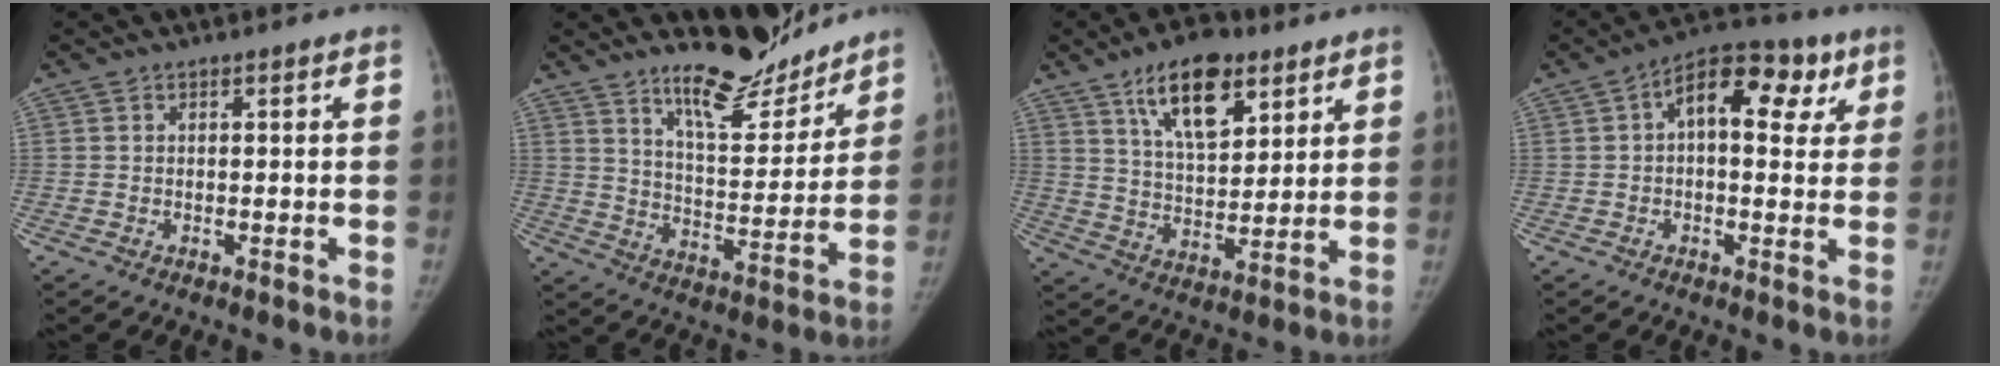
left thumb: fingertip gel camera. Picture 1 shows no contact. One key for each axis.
{"total": 13.1, "fx": 11.6, "fy": 3.6, "fz": 4.9, "tx": -0.039, "ty": -0.091, "tz": 0.192}
{"total": 14.0, "fx": 8.0, "fy": 6.6, "fz": 9.4, "tx": -0.118, "ty": -0.036, "tz": 0.140}
{"total": 13.4, "fx": 4.4, "fy": 7.5, "fz": 10.2, "tx": -0.109, "ty": 0.021, "tz": 0.057}